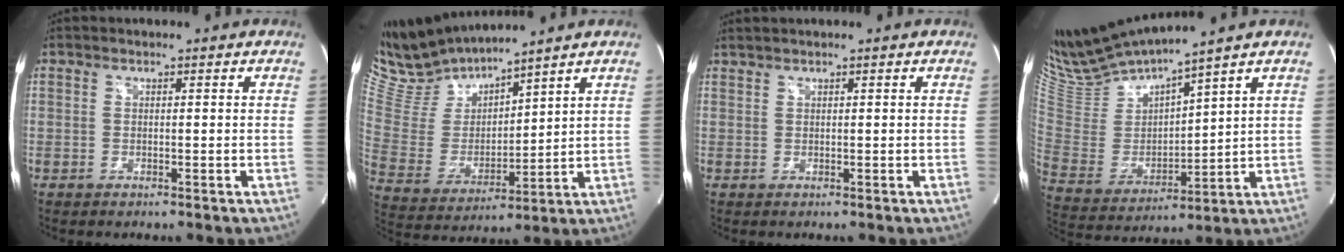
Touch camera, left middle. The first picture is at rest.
{"total": 11.8, "force": [11.4, 0.8, 2.9], "torque": [-0.079, -0.001, 0.245]}
{"total": 1.4, "force": [1.3, -0.2, 0.5], "torque": [-0.014, 0.013, 0.031]}
{"total": 14.6, "force": [13.6, -0.3, 5.3], "torque": [-0.117, -0.016, 0.281]}